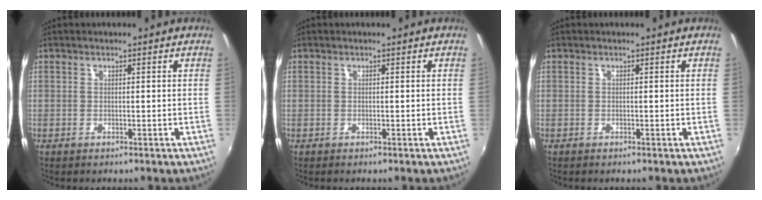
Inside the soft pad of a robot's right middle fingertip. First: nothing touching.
{"total": 0.0}
{"total": 0.0}